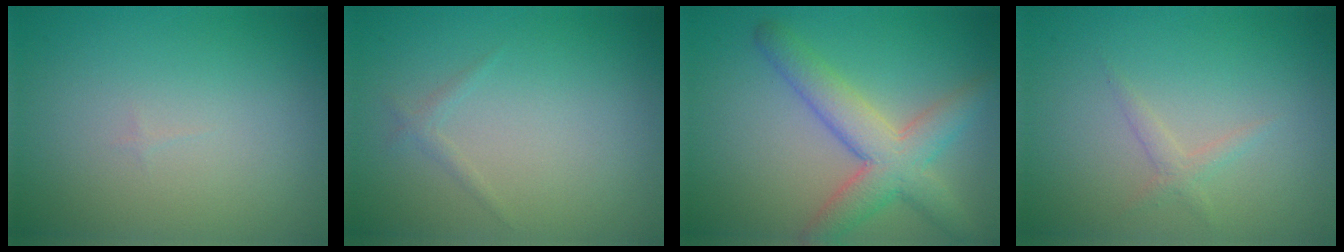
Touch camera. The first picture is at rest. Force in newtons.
{"total": 0.7, "press": 0.7, "slide": 0.0}
{"total": 5.5, "press": 5.5, "slide": 0.1}
{"total": 1.2, "press": 1.2, "slide": 0.1}